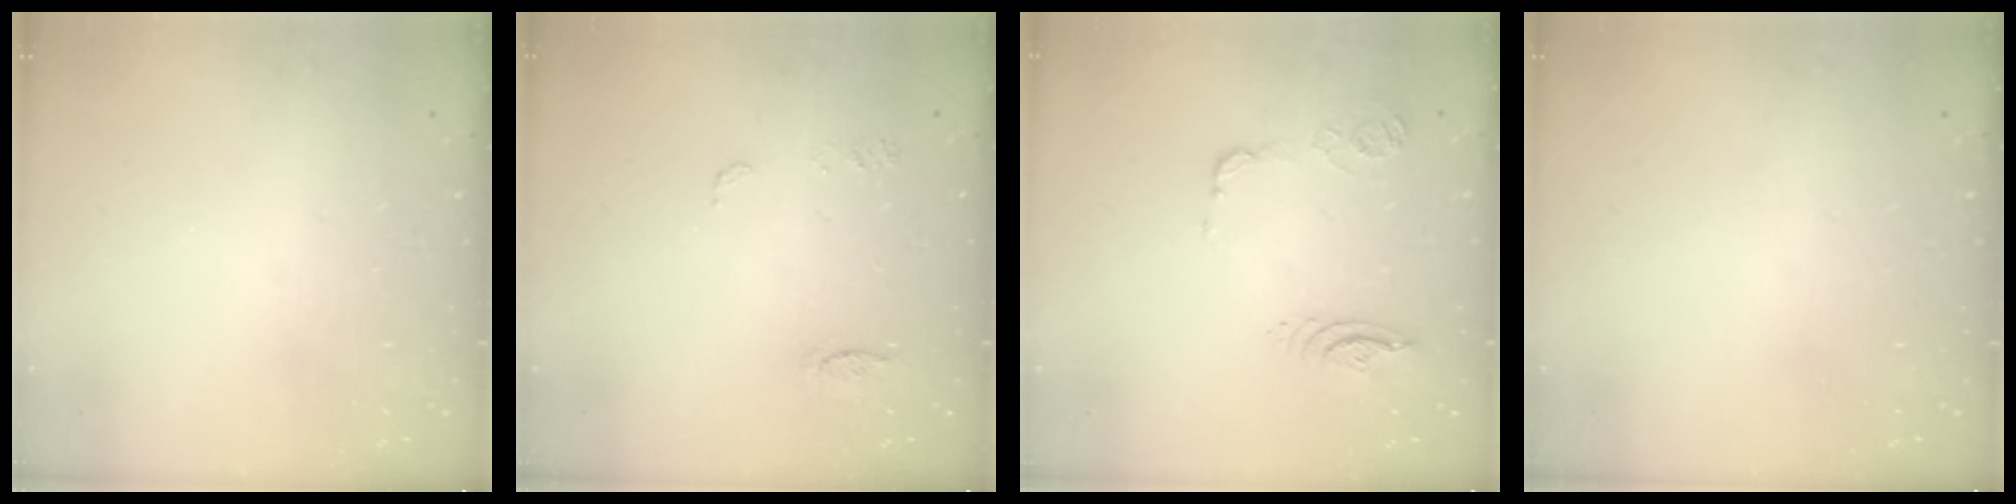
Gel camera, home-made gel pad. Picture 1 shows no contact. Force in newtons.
{"total": 6.9, "press": 6.9, "slide": 0.5}
{"total": 10.8, "press": 10.7, "slide": 1.4}
{"total": 0.0}